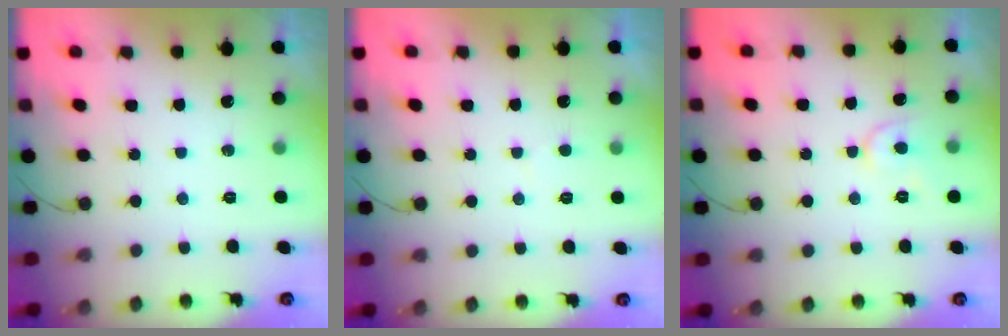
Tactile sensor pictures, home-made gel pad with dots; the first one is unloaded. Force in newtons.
{"total": 2.4, "press": 2.4, "slide": 0.4}
{"total": 6.0, "press": 5.9, "slide": 0.8}